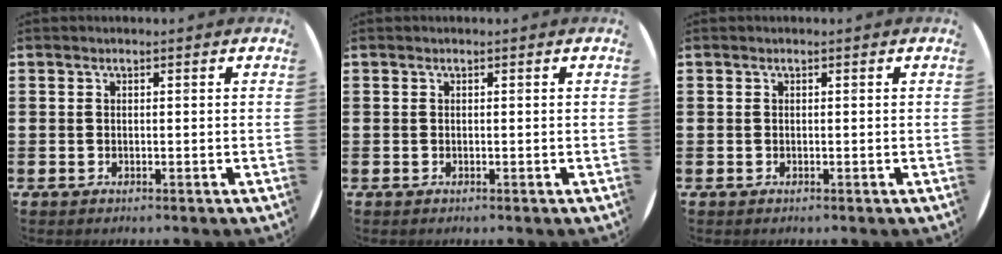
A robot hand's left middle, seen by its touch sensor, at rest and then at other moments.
{"total": 0.0}
{"total": 0.0}